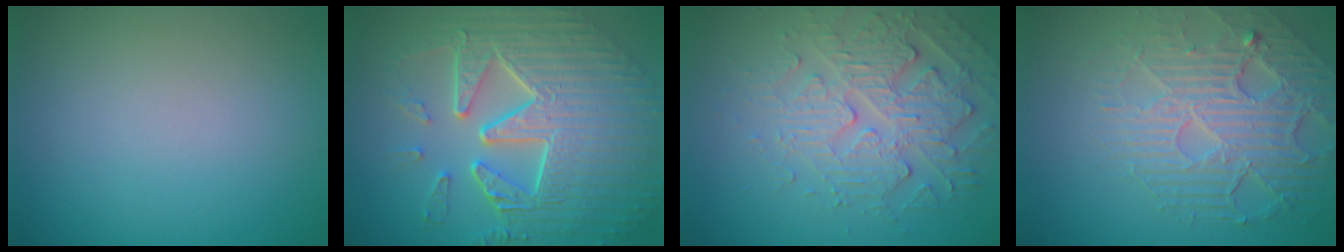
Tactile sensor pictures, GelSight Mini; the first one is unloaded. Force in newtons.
{"total": 10.5, "press": 7.3, "slide": 7.5}
{"total": 4.7, "press": 4.2, "slide": 2.2}
{"total": 6.9, "press": 5.0, "slide": 4.7}